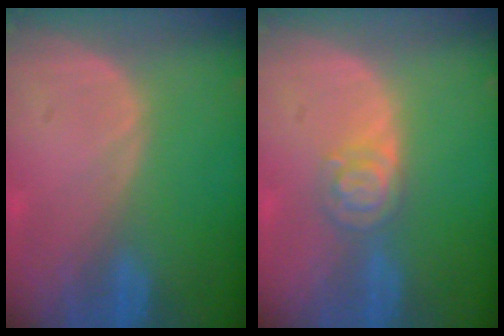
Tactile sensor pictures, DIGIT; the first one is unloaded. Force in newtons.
{"total": 4.7, "press": 4.1, "slide": 2.3}